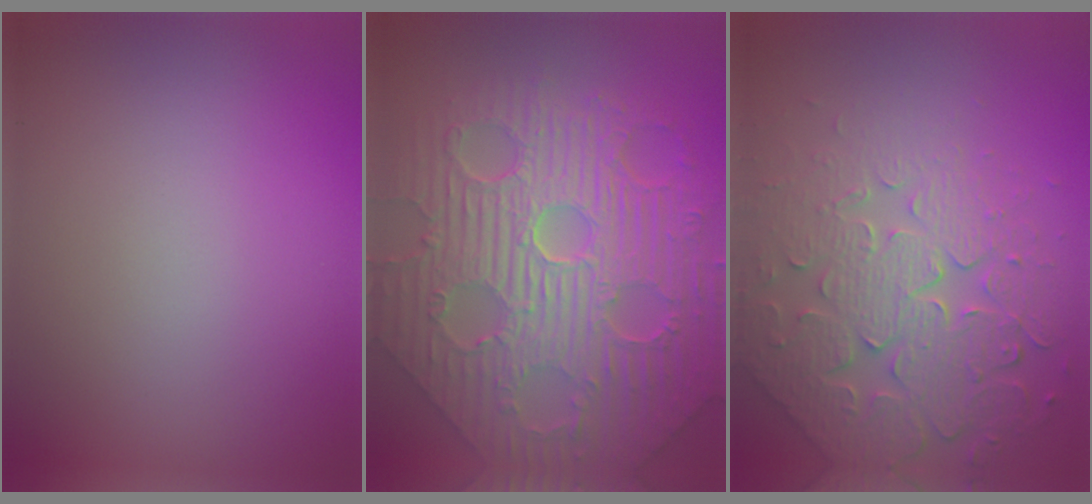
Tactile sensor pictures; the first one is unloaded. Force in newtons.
{"total": 12.5, "press": 8.2, "slide": 9.4}
{"total": 7.2, "press": 5.7, "slide": 4.4}